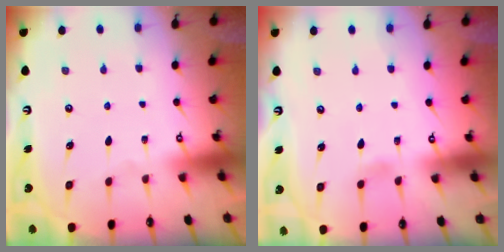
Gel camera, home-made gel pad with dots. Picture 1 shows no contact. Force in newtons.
{"total": 2.1, "press": 2.1, "slide": 0.2}